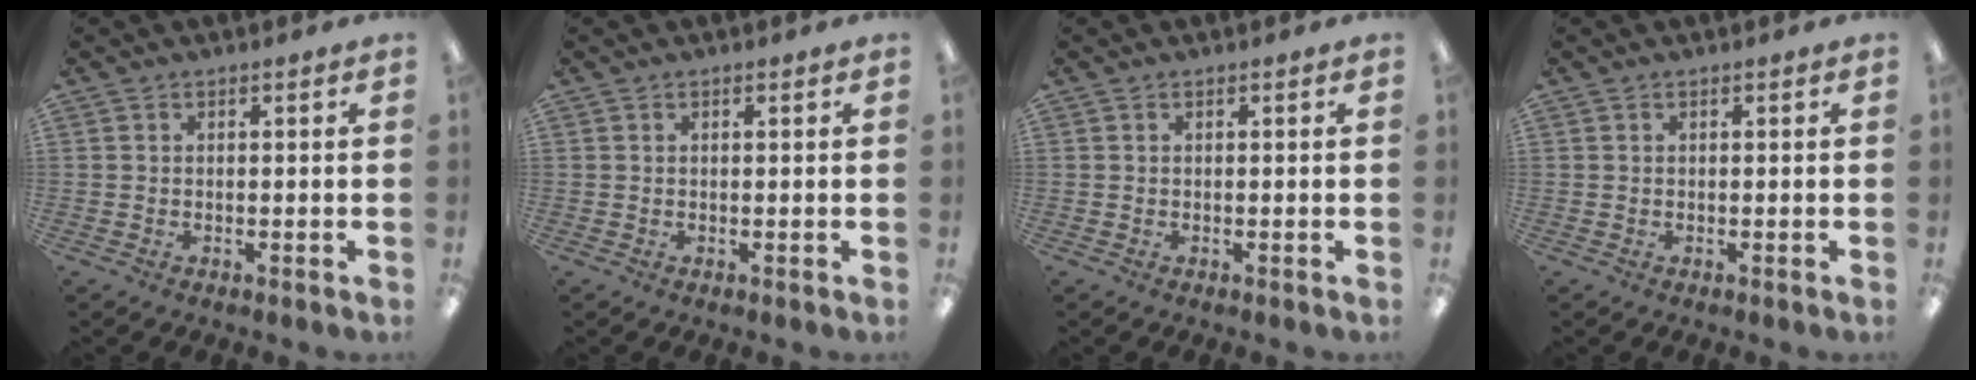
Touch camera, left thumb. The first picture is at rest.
{"total": 0.0}
{"total": 0.0}
{"total": 0.0}